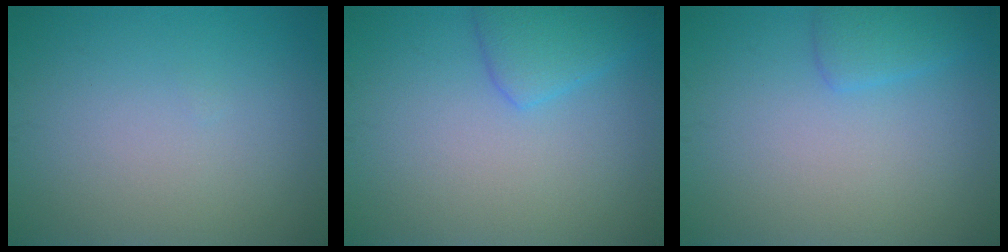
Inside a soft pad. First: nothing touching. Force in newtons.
{"total": 2.8, "press": 2.7, "slide": 0.2}
{"total": 1.8, "press": 1.8, "slide": 0.2}